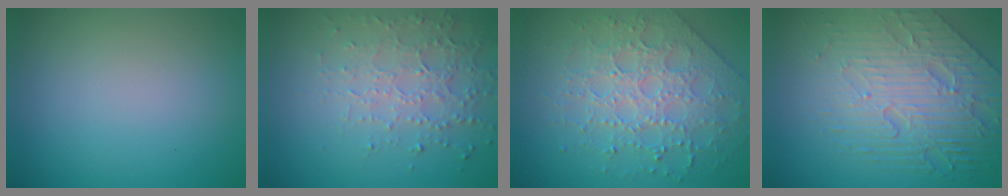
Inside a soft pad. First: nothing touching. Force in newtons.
{"total": 4.5, "press": 3.2, "slide": 3.2}
{"total": 4.5, "press": 4.3, "slide": 1.0}
{"total": 7.9, "press": 5.7, "slide": 5.5}